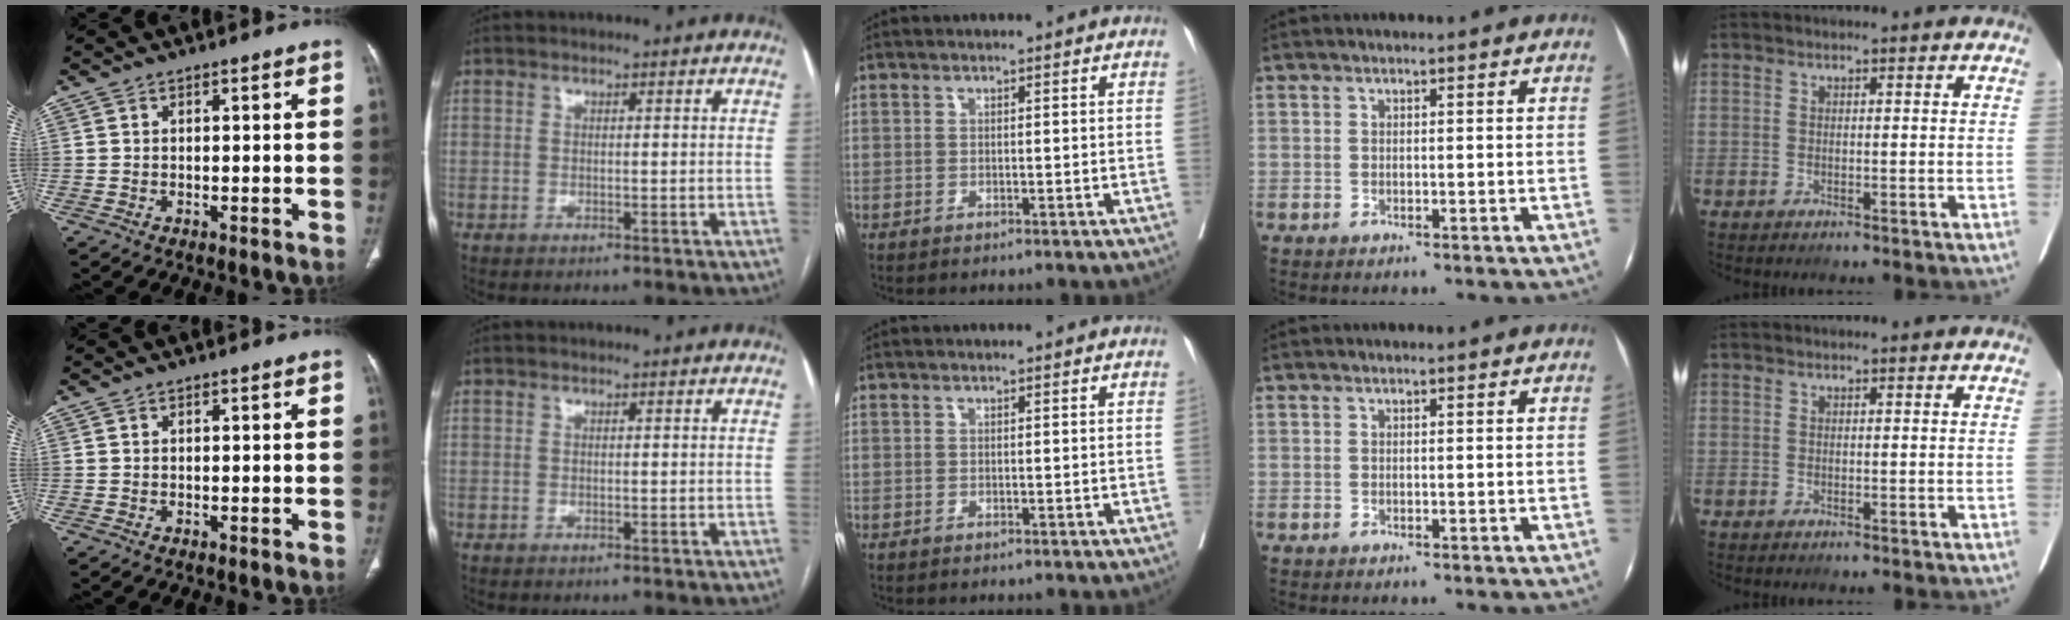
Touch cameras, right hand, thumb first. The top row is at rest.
{}